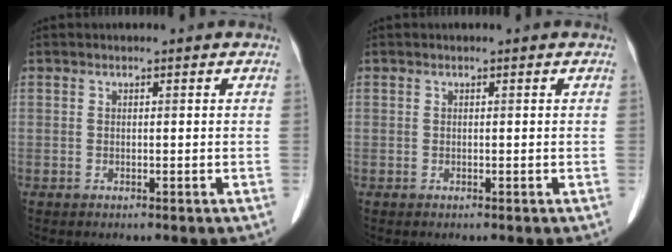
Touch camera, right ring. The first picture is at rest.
{"total": 0.0}